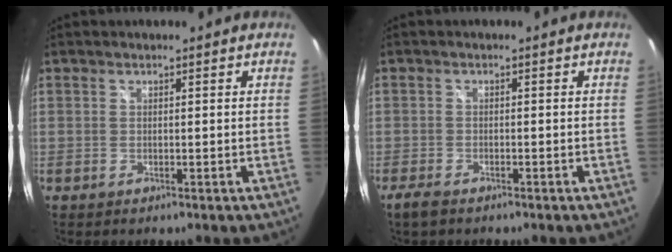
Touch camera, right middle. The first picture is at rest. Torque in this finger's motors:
{"motor_torque": [0.73, -0.65, 0.02, 0.03]}